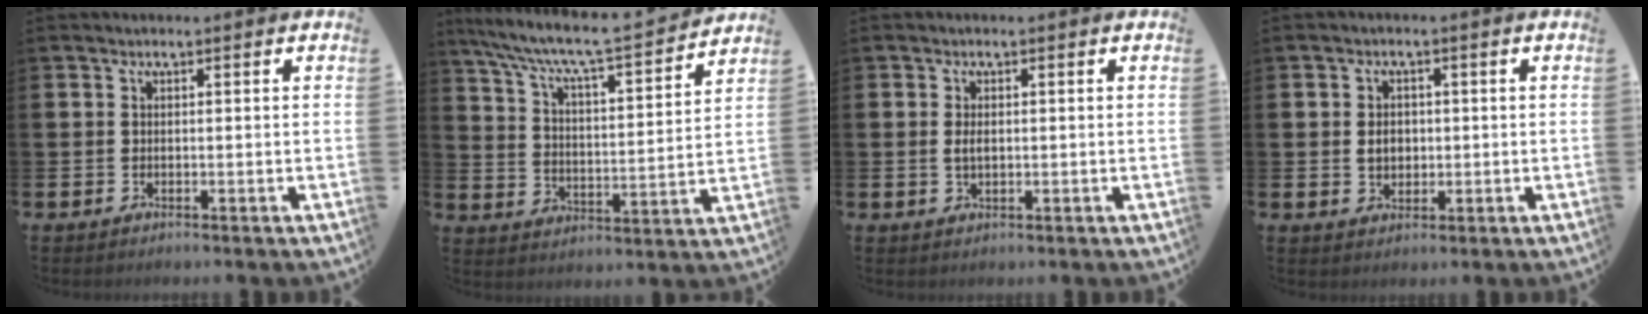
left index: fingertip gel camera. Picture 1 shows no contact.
{"total": 8.3, "force": [7.5, 0.8, 3.4], "torque": [-0.096, -0.058, 0.123]}
{"total": 1.5, "force": [0.2, 0.8, 1.2], "torque": [-0.019, 0.004, 0.001]}
{"total": 2.7, "force": [0.2, 2.2, 1.5], "torque": [-0.012, 0.002, -0.004]}